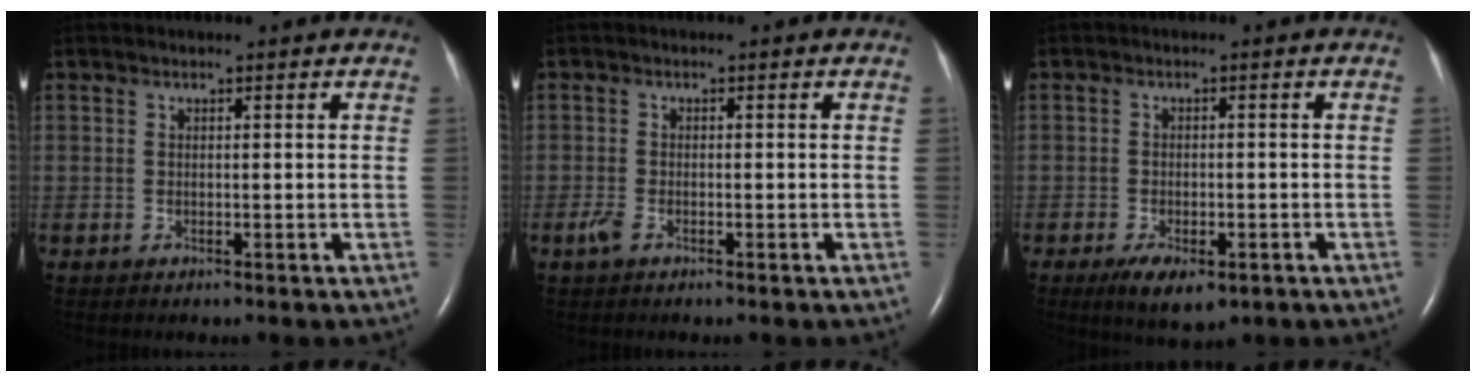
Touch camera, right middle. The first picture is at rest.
{"total": 1.7, "force": [-1.0, 0.7, 1.2], "torque": [-0.035, -0.003, -0.020]}
{"total": 5.9, "force": [-3.4, 2.4, 4.2], "torque": [-0.073, -0.009, -0.048]}